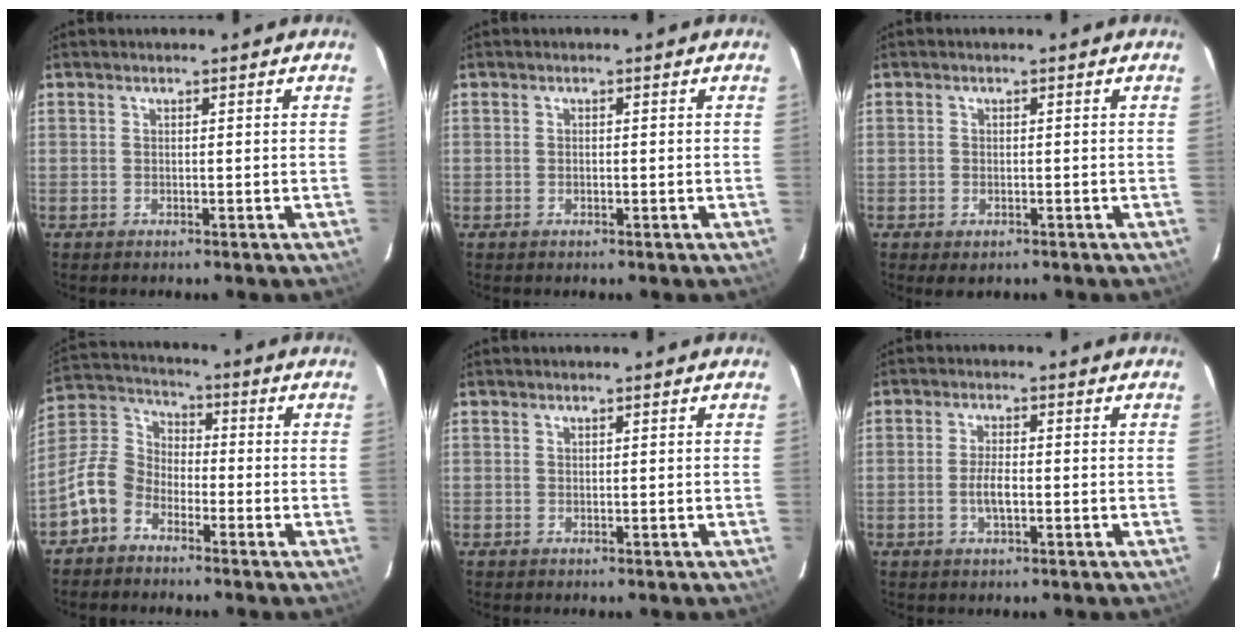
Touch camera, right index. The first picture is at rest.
{"total": 0.5, "force": [-0.2, 0.4, 0.3], "torque": [-0.005, 0.000, -0.003]}
{"total": 2.1, "force": [-1.0, 1.5, 1.1], "torque": [-0.019, -0.005, -0.013]}
{"total": 9.5, "force": [-5.6, 6.6, 4.0], "torque": [-0.093, 0.032, -0.123]}
{"total": 0.0}
{"total": 3.5, "force": [-0.9, 1.2, 3.2], "torque": [-0.064, -0.003, -0.016]}